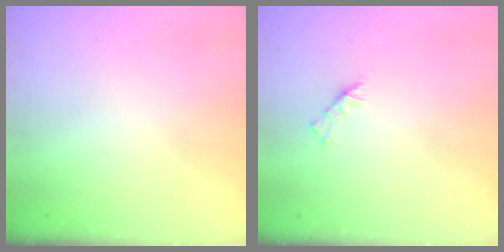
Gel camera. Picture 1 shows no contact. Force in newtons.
{"total": 3.7, "press": 3.7, "slide": 0.8}